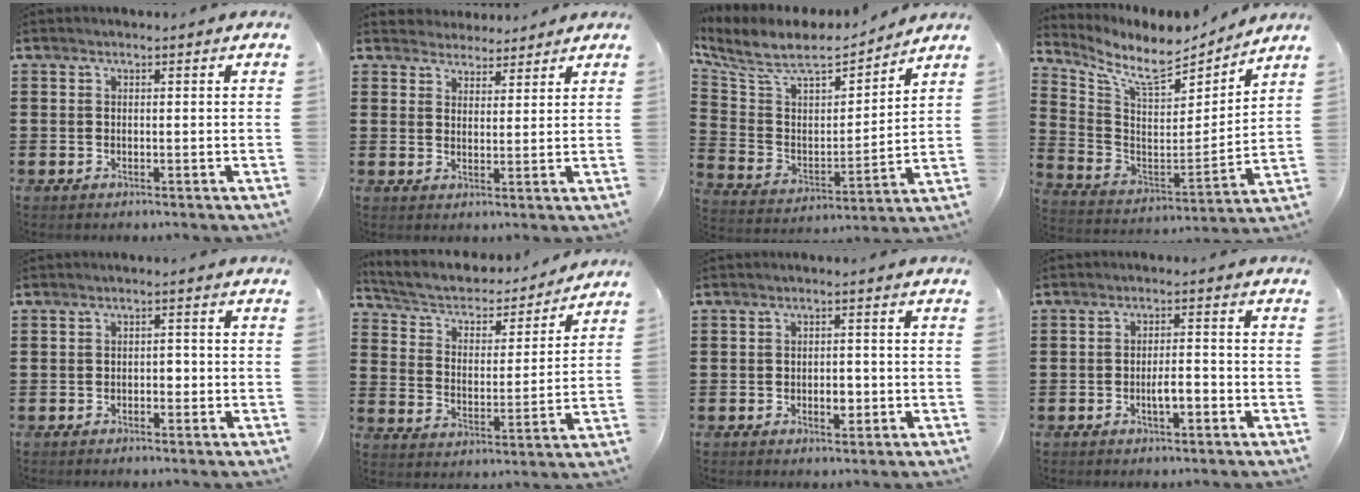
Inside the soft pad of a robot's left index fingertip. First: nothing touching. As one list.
[{"total": 3.4, "force": [3.2, 1.2, -0.3], "torque": [-0.008, -0.004, 0.061]}, {"total": 8.8, "force": [7.3, 2.7, 4.0], "torque": [-0.115, -0.049, 0.123]}, {"total": 9.7, "force": [8.2, 2.5, 4.6], "torque": [-0.121, -0.059, 0.138]}, {"total": 1.4, "force": [-0.6, 0.9, 1.0], "torque": [-0.022, 0.002, -0.014]}, {"total": 4.6, "force": [3.9, 1.8, 1.6], "torque": [-0.055, -0.028, 0.059]}, {"total": 2.6, "force": [-0.6, 1.5, 2.1], "torque": [-0.033, 0.000, -0.015]}, {"total": 3.4, "force": [-1.3, 1.0, 3.1], "torque": [-0.055, 0.004, -0.025]}]